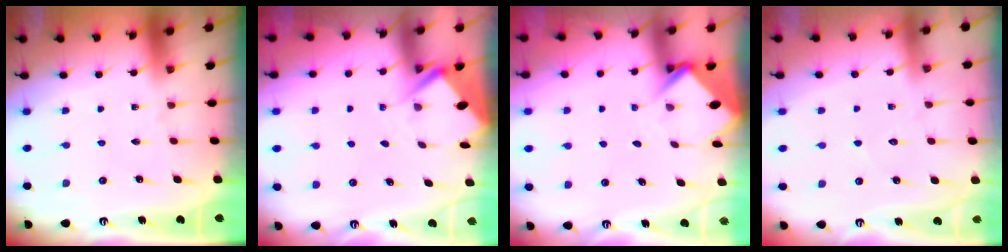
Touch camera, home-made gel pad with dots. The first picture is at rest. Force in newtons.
{"total": 2.8, "press": 2.8, "slide": 0.4}
{"total": 3.8, "press": 3.8, "slide": 0.3}
{"total": 5.0, "press": 5.0, "slide": 0.5}